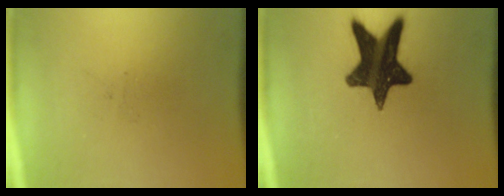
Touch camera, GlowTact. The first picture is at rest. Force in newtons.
{"total": 15.6}